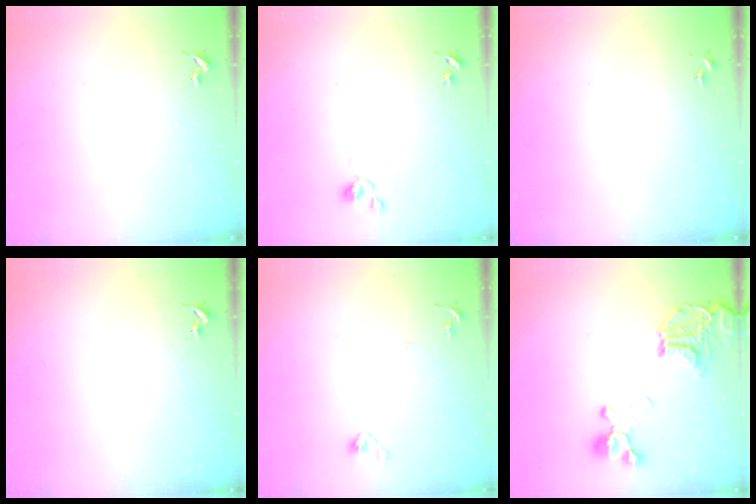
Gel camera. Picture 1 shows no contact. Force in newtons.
{"total": 6.3, "press": 6.3, "slide": 0.5}
{"total": 0.0}
{"total": 0.0}
{"total": 4.8, "press": 4.7, "slide": 1.0}
{"total": 19.9, "press": 19.8, "slide": 2.0}